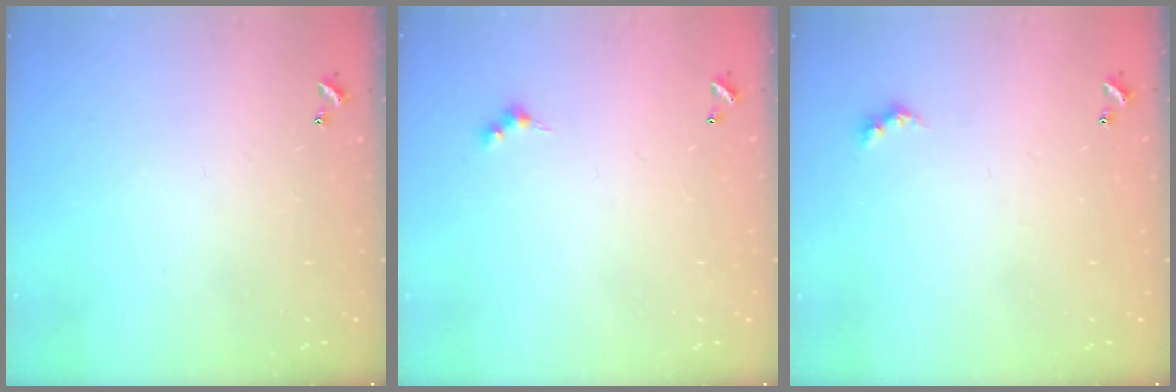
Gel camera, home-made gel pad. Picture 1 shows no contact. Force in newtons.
{"total": 2.4, "press": 2.4, "slide": 0.4}
{"total": 4.4, "press": 4.3, "slide": 0.8}